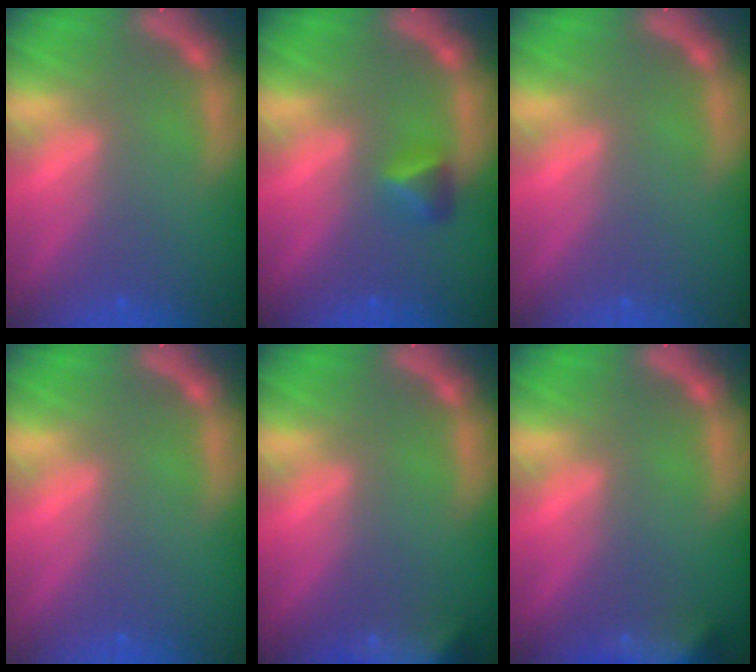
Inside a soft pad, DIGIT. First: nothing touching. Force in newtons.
{"total": 1.9}
{"total": 0.0}
{"total": 0.0}
{"total": 9.0}
{"total": 7.4}